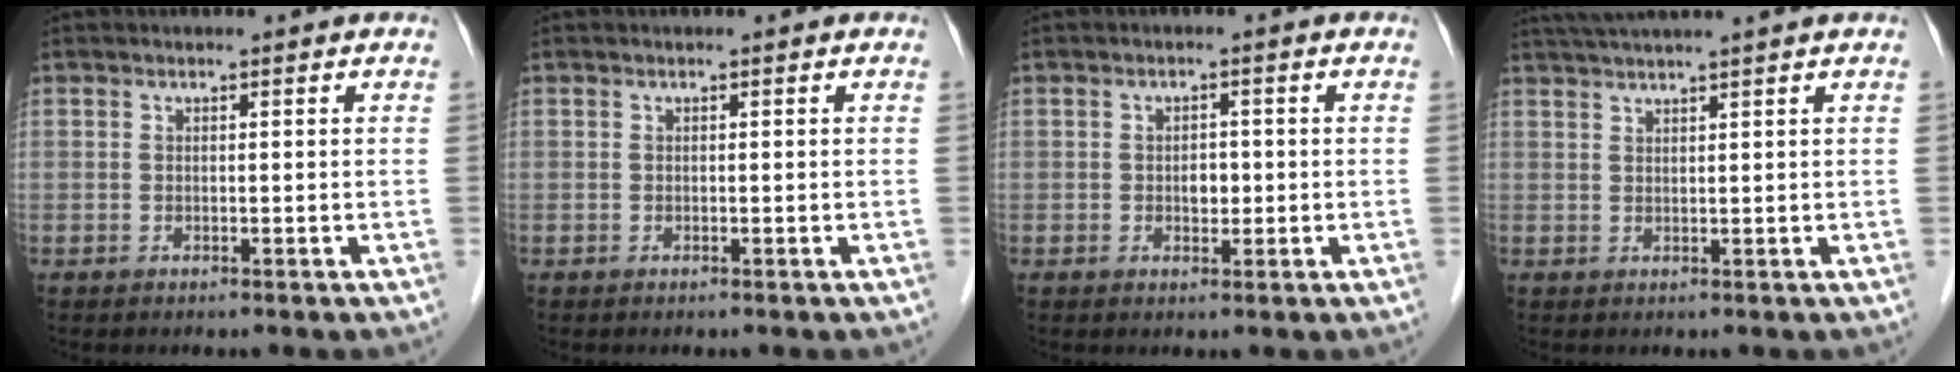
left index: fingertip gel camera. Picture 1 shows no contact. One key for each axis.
{"total": 0.0}
{"total": 2.1, "fx": -0.3, "fy": 1.4, "fz": 1.6, "tx": -0.023, "ty": 0.003, "tz": -0.003}
{"total": 6.0, "fx": 5.1, "fy": -1.6, "fz": 2.9, "tx": -0.044, "ty": 0.026, "tz": 0.083}